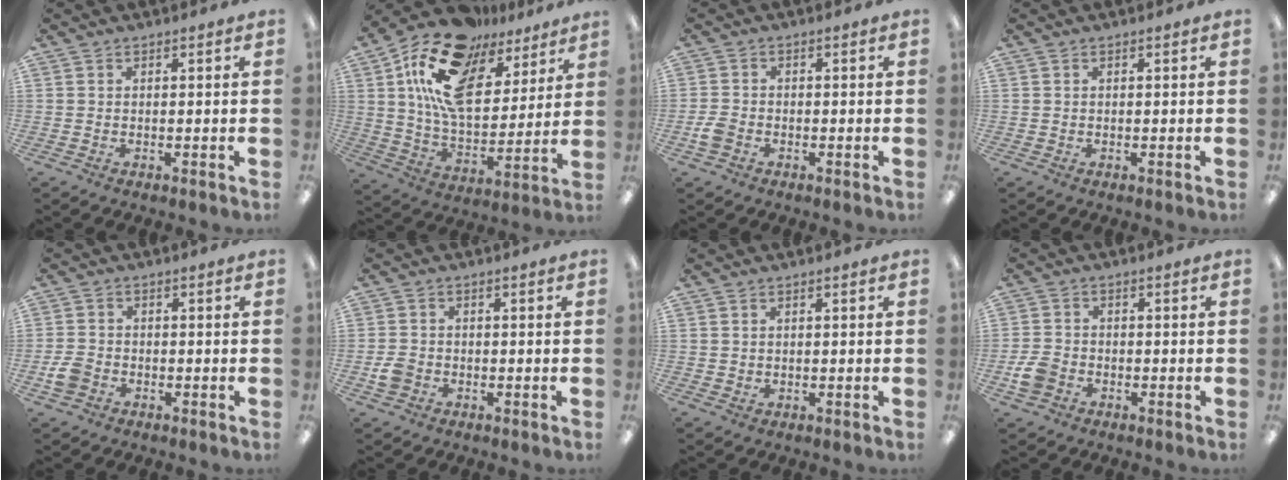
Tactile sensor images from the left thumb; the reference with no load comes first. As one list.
[{"total": 20.9, "force": [11.8, 11.3, 13.1], "torque": [-0.254, -0.057, 0.208]}, {"total": 3.0, "force": [-1.2, 2.2, 1.7], "torque": [-0.033, 0.005, -0.023]}, {"total": 0.0}, {"total": 3.8, "force": [-1.6, 3.0, 1.7], "torque": [-0.032, 0.008, -0.028]}, {"total": 3.4, "force": [-1.0, 2.9, 1.4], "torque": [-0.014, 0.004, -0.019]}, {"total": 1.0, "force": [0.7, 0.7, 0.1], "torque": [-0.002, 0.002, 0.012]}, {"total": 4.7, "force": [-1.9, 3.7, 2.2], "torque": [-0.038, 0.006, -0.035]}]